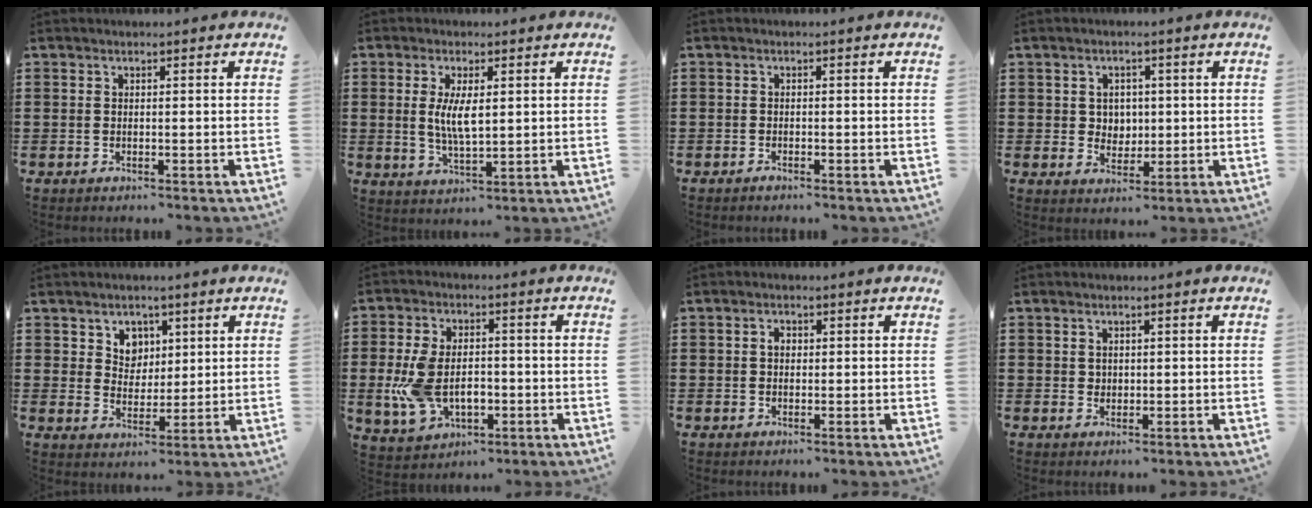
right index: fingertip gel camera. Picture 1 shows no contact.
{"total": 5.4, "force": [0.7, 1.7, 5.1], "torque": [-0.099, 0.003, 0.013]}
{"total": 0.6, "force": [-0.6, 0.0, 0.2], "torque": [-0.007, -0.004, -0.011]}
{"total": 3.1, "force": [0.8, 2.8, 1.1], "torque": [-0.026, 0.005, 0.012]}
{"total": 4.3, "force": [2.3, 3.5, 0.7], "torque": [-0.027, 0.005, 0.040]}
{"total": 8.6, "force": [-1.2, 5.4, 6.5], "torque": [-0.150, 0.006, -0.024]}
{"total": 1.3, "force": [0.2, 0.9, 1.0], "torque": [-0.021, 0.005, 0.004]}
{"total": 1.0, "force": [0.7, 0.8, 0.2], "torque": [-0.007, 0.001, 0.015]}